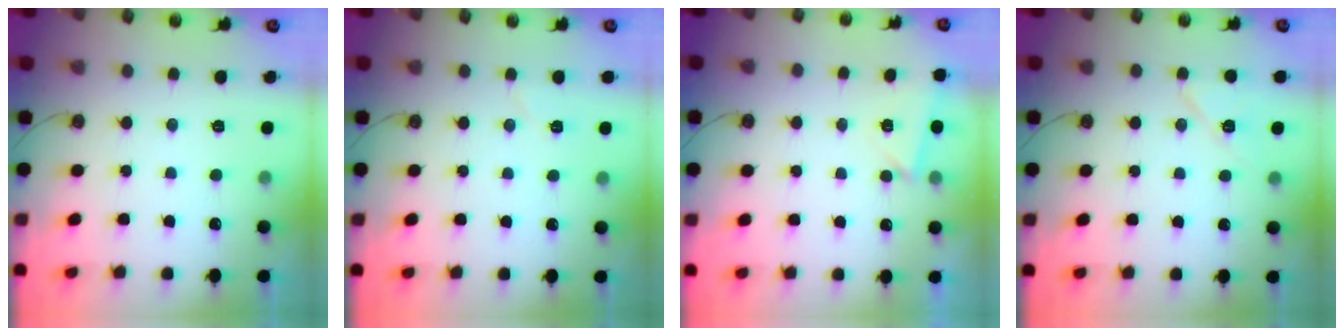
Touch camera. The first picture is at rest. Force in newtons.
{"total": 4.9, "press": 4.5, "slide": 1.9}
{"total": 2.9, "press": 2.8, "slide": 0.6}
{"total": 8.1, "press": 8.0, "slide": 1.7}